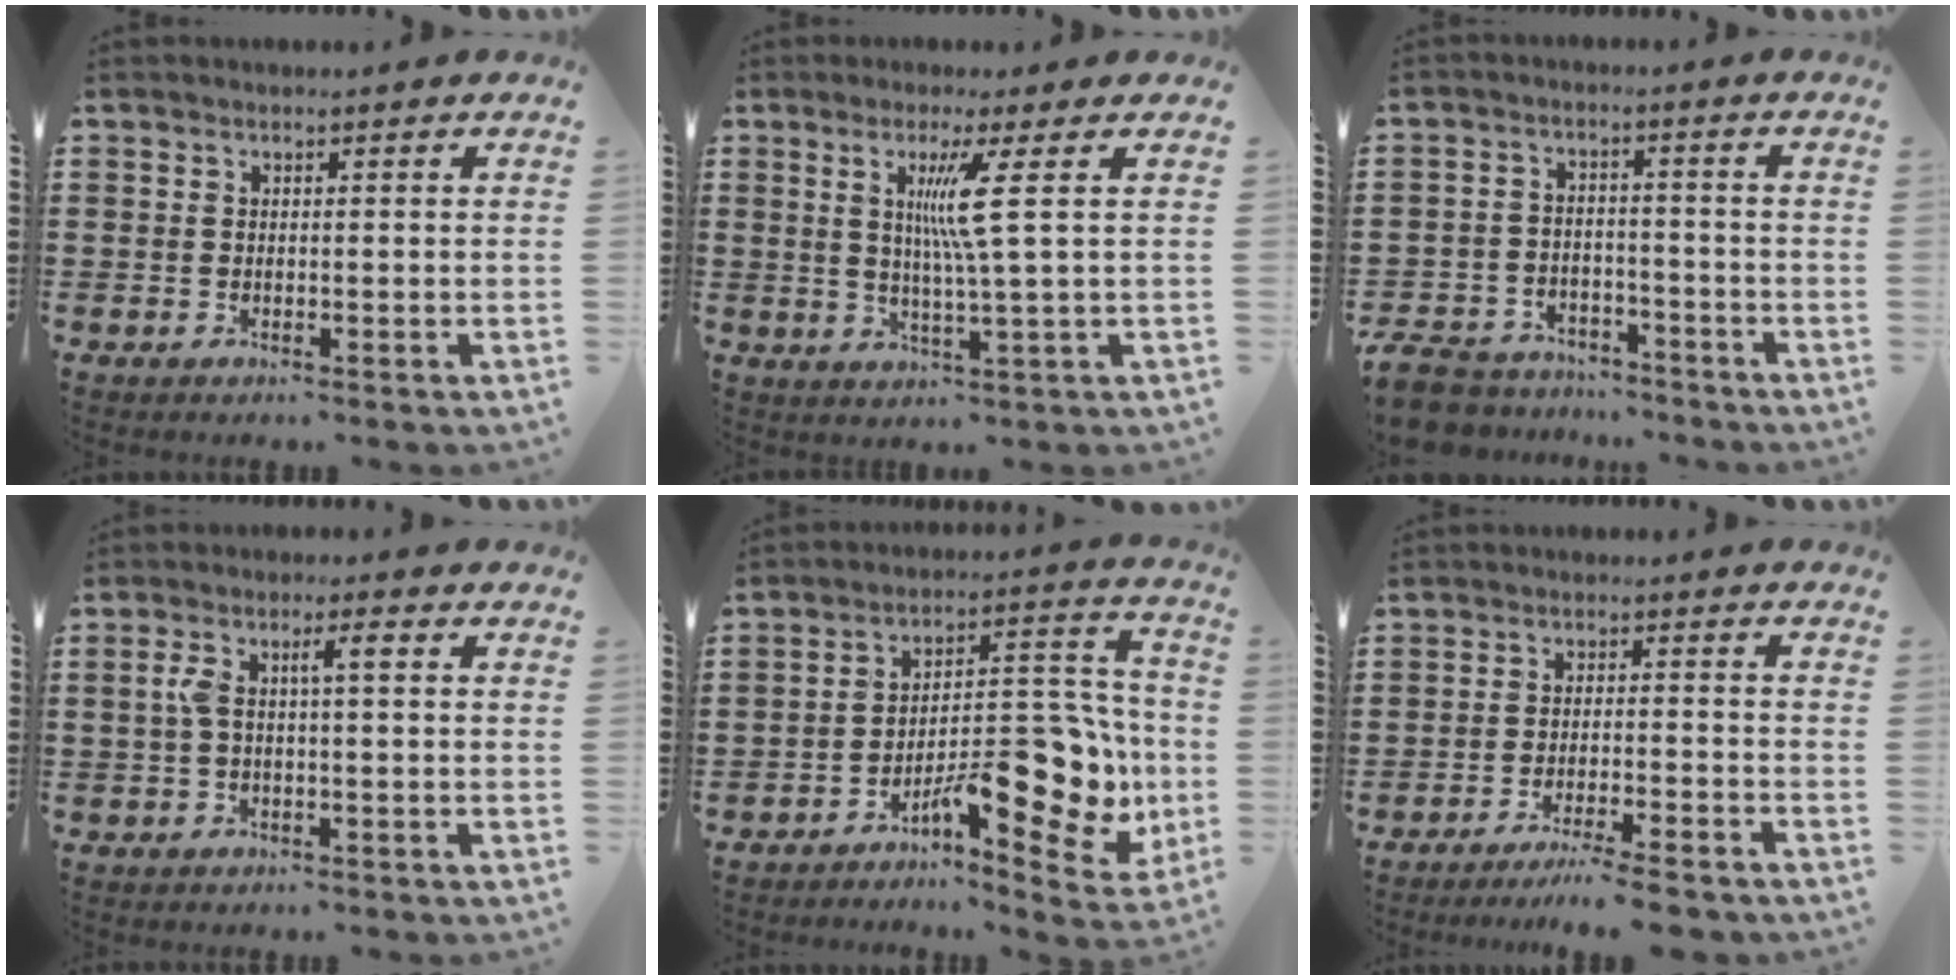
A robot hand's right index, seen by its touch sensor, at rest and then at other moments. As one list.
[{"total": 6.9, "force": [1.7, -0.8, 6.6], "torque": [-0.132, -0.009, 0.022]}, {"total": 6.2, "force": [-5.9, 1.7, 1.0], "torque": [-0.038, 0.007, -0.122]}, {"total": 4.0, "force": [0.3, 0.9, 3.9], "torque": [-0.089, 0.003, -0.004]}, {"total": 13.4, "force": [-6.1, 5.2, 10.8], "torque": [-0.133, 0.006, -0.106]}, {"total": 4.5, "force": [-4.1, -0.3, 2.0], "torque": [-0.040, -0.012, -0.080]}]